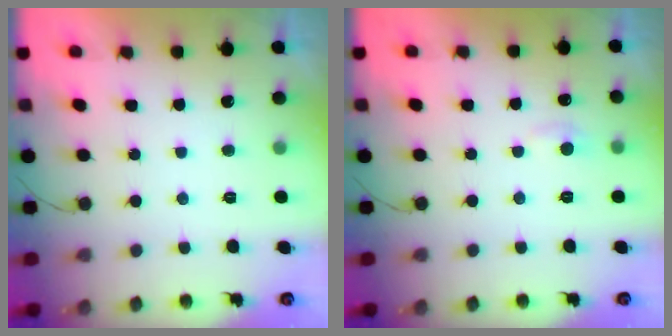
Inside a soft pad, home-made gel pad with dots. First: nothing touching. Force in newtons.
{"total": 5.3, "press": 5.3, "slide": 0.7}